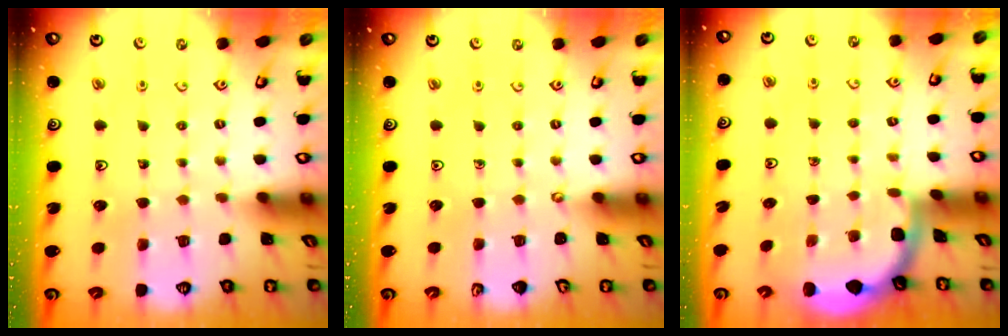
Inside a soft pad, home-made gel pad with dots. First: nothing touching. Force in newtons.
{"total": 0.0}
{"total": 1.8, "press": 1.8, "slide": 0.0}